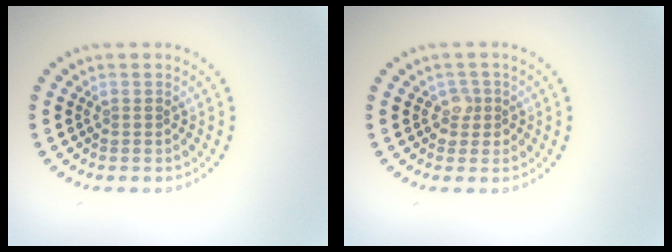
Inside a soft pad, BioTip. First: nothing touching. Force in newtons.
{"total": 1.6, "press": 1.3, "slide": 0.8}